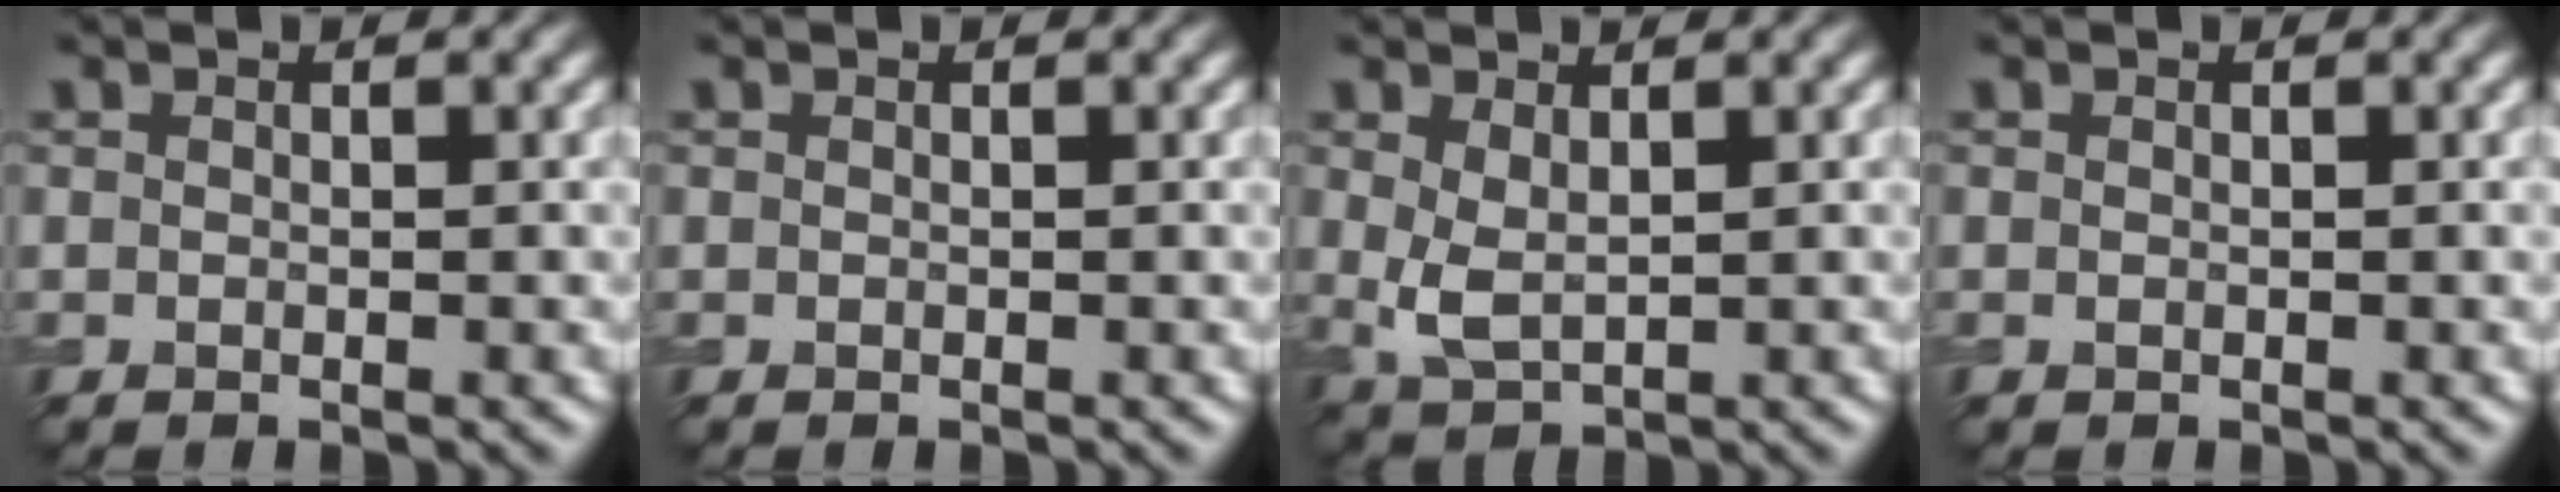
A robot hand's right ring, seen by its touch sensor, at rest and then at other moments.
{"total": 0.0}
{"total": 2.5, "force": [0.7, 1.3, 2.1], "torque": [-0.050, -0.003, 0.019]}
{"total": 0.0}